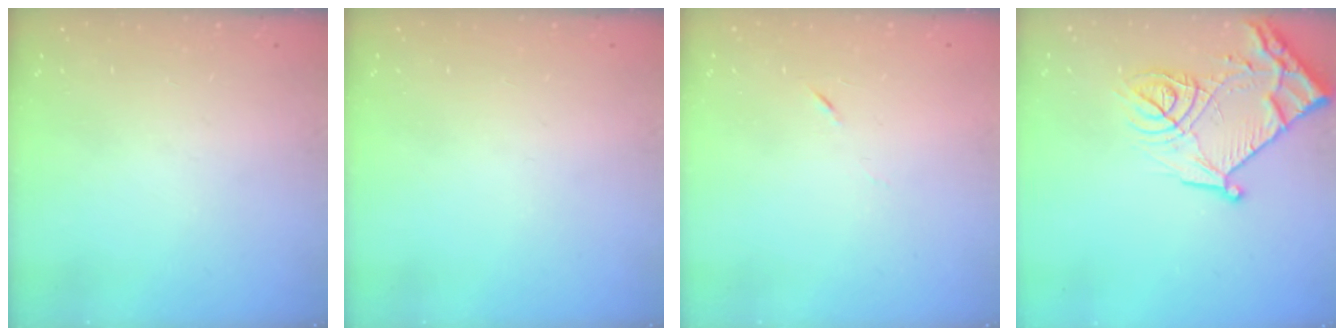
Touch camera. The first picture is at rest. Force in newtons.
{"total": 0.0}
{"total": 3.8, "press": 3.7, "slide": 1.1}
{"total": 16.3, "press": 16.3, "slide": 1.8}